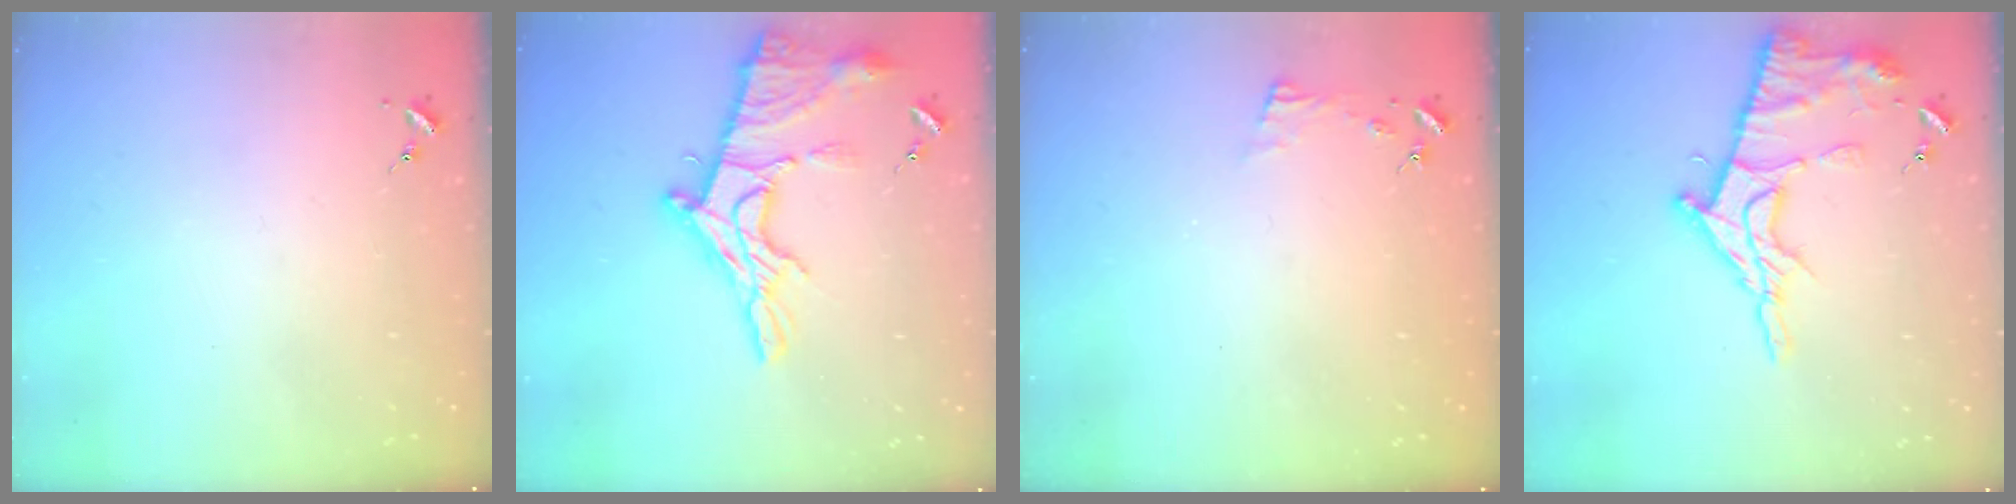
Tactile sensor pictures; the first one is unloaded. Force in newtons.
{"total": 18.7, "press": 18.6, "slide": 1.6}
{"total": 4.7, "press": 4.6, "slide": 0.6}
{"total": 14.2, "press": 14.2, "slide": 1.1}